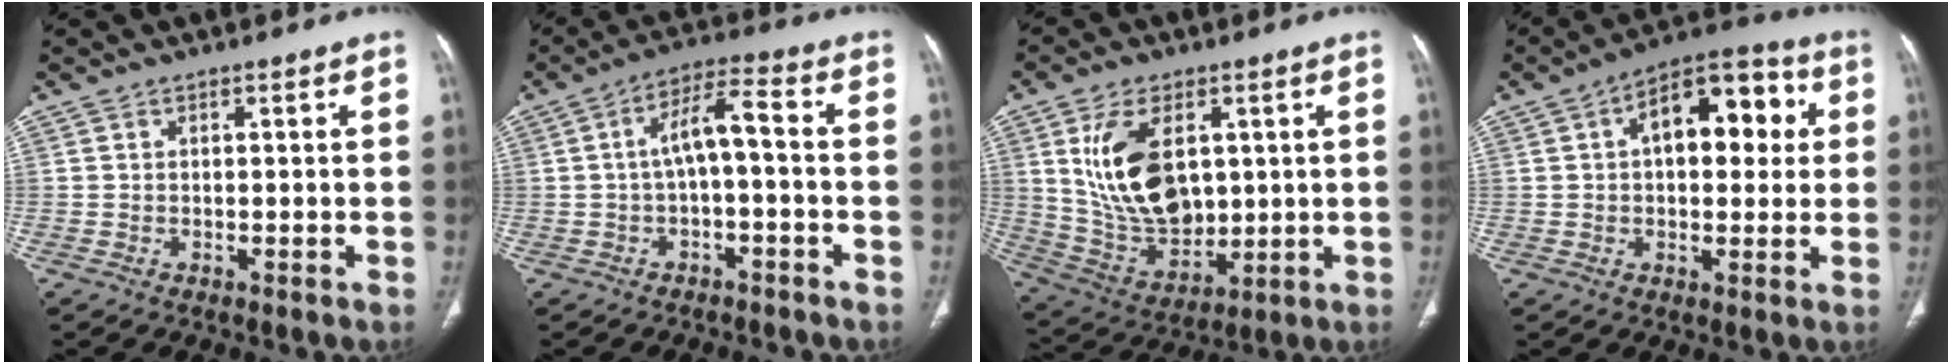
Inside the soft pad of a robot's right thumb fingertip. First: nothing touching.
{"total": 6.8, "force": [-0.8, 2.3, 6.4], "torque": [-0.118, 0.042, -0.018]}
{"total": 16.2, "force": [3.7, 9.9, 12.2], "torque": [-0.199, -0.016, 0.087]}
{"total": 14.8, "force": [3.1, 8.1, 12.0], "torque": [-0.130, 0.025, 0.039]}